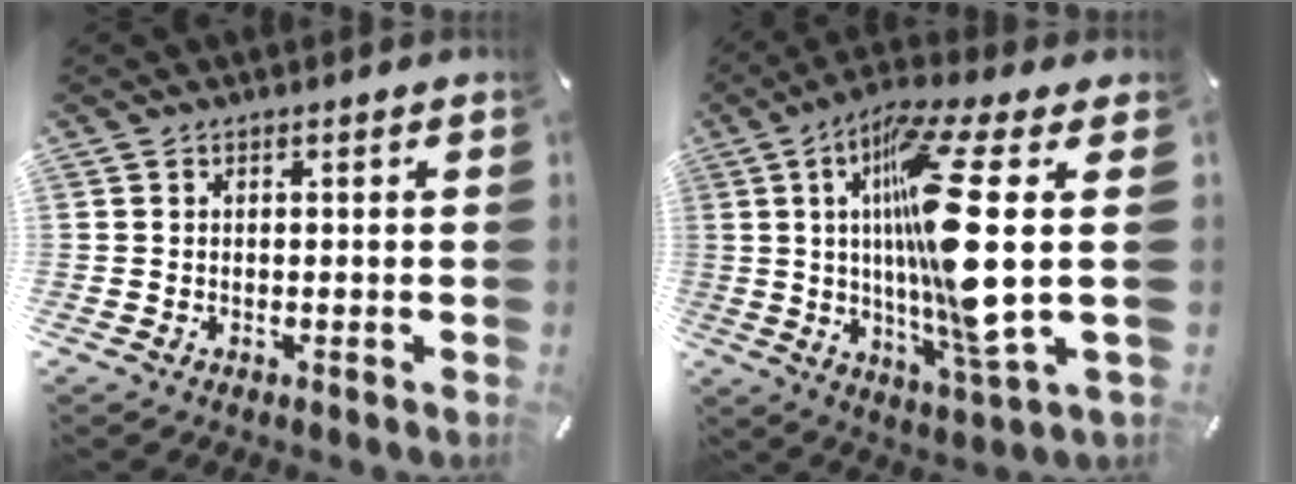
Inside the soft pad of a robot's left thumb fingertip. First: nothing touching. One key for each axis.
{"total": 22.4, "fx": 3.5, "fy": 2.8, "fz": 21.9, "tx": -0.408, "ty": -0.033, "tz": 0.038}